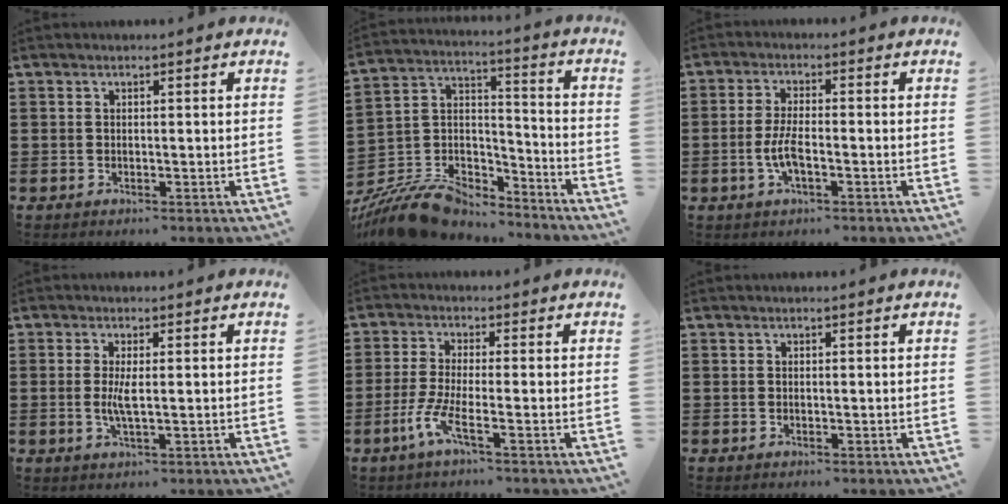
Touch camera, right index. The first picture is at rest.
{"total": 10.6, "force": [-9.7, 3.7, 2.5], "torque": [-0.070, 0.013, -0.188]}
{"total": 4.5, "force": [-1.2, 1.4, 4.1], "torque": [-0.098, -0.004, -0.030]}
{"total": 3.1, "force": [-0.1, 0.6, 3.1], "torque": [-0.062, -0.005, -0.004]}
{"total": 4.9, "force": [-2.4, 0.3, 4.2], "torque": [-0.108, -0.017, -0.054]}
{"total": 0.0}